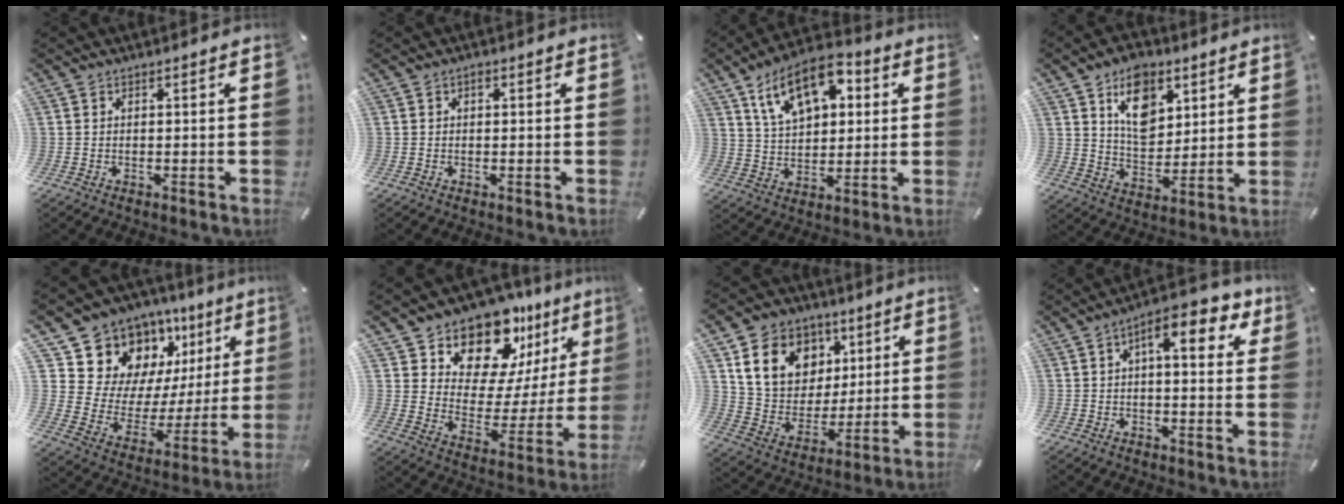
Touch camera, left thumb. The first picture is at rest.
{"total": 0.8, "force": [0.2, 0.7, 0.4], "torque": [-0.008, 0.004, 0.004]}
{"total": 14.2, "force": [7.1, 8.3, 9.0], "torque": [-0.159, -0.006, 0.130]}
{"total": 12.2, "force": [6.3, 8.4, 6.2], "torque": [-0.092, -0.026, 0.114]}
{"total": 13.4, "force": [9.9, 8.8, 1.8], "torque": [-0.032, -0.111, 0.182]}
{"total": 15.6, "force": [13.8, 6.9, 2.7], "torque": [-0.044, -0.150, 0.241]}
{"total": 16.5, "force": [7.1, 13.4, 6.7], "torque": [-0.120, -0.019, 0.142]}
{"total": 9.6, "force": [3.3, 3.8, 8.2], "torque": [-0.121, -0.009, 0.048]}